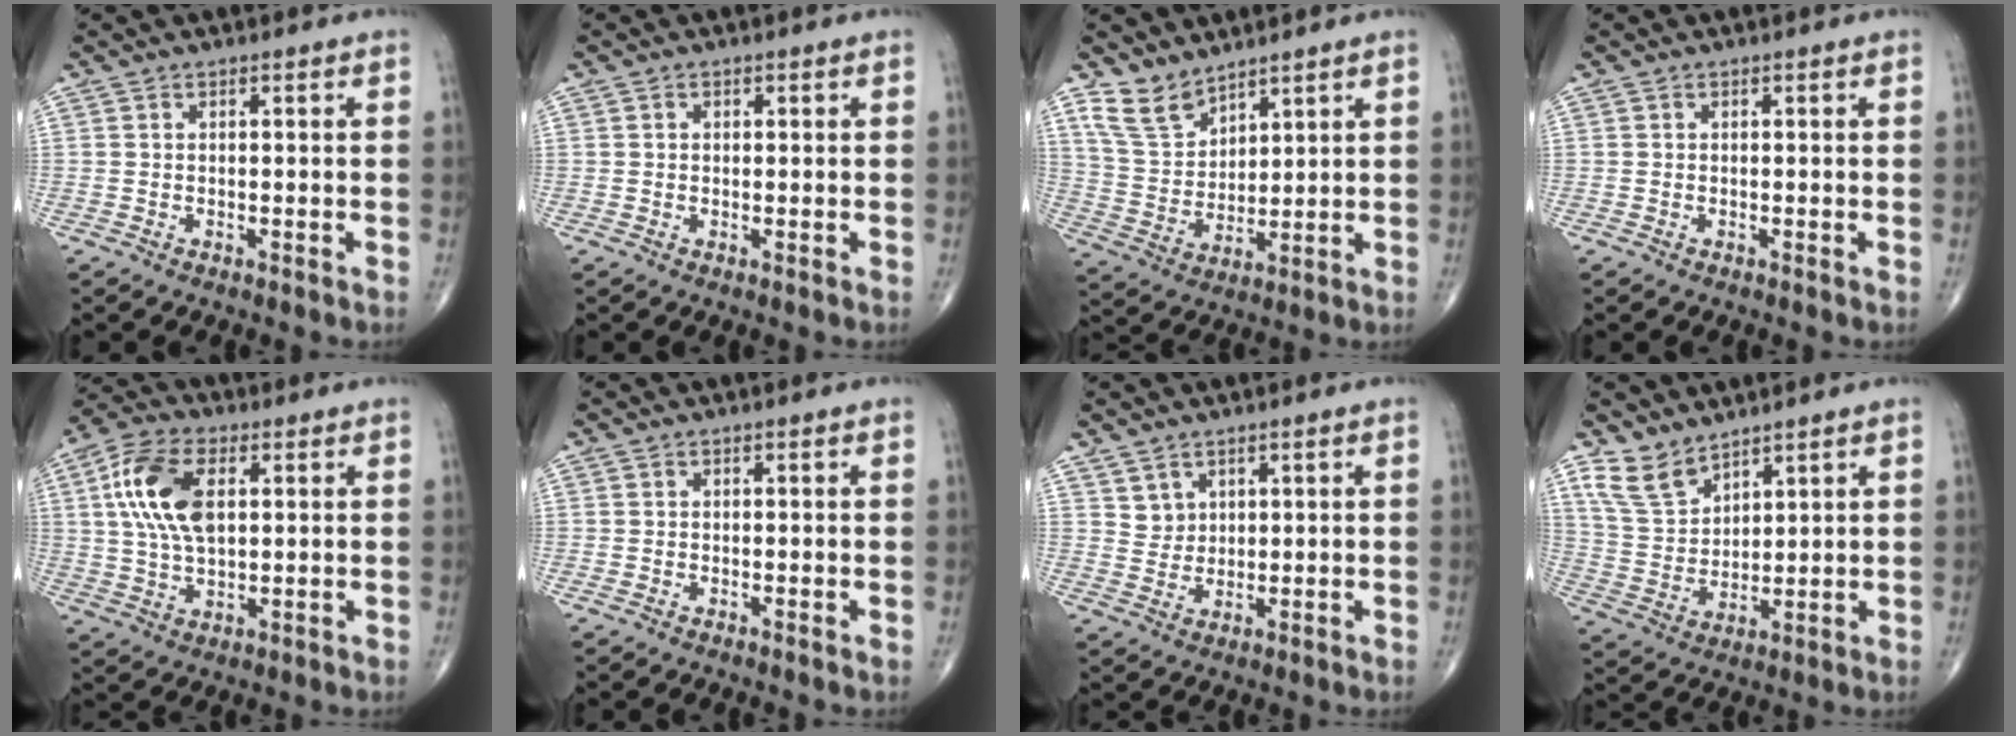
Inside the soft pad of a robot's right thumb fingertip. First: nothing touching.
{"total": 0.6, "force": [0.2, 0.6, 0.3], "torque": [0.001, 0.000, 0.002]}
{"total": 7.8, "force": [6.3, 3.9, 2.6], "torque": [-0.039, -0.040, 0.141]}
{"total": 0.0}
{"total": 13.0, "force": [3.0, 7.0, 10.5], "torque": [-0.207, 0.006, 0.054]}
{"total": 0.7, "force": [-0.2, 0.4, 0.4], "torque": [-0.008, -0.002, -0.006]}
{"total": 3.3, "force": [2.1, 2.5, 0.3], "torque": [0.017, -0.017, 0.040]}
{"total": 7.7, "force": [6.0, 3.9, 2.8], "torque": [-0.045, -0.034, 0.132]}